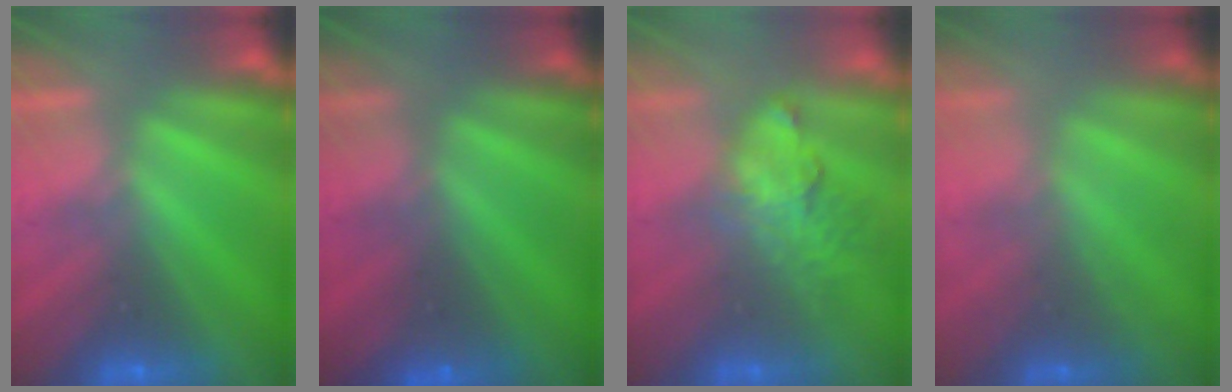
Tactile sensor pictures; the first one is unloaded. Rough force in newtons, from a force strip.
{"total": 1.5}
{"total": 3.6}
{"total": 1.8}